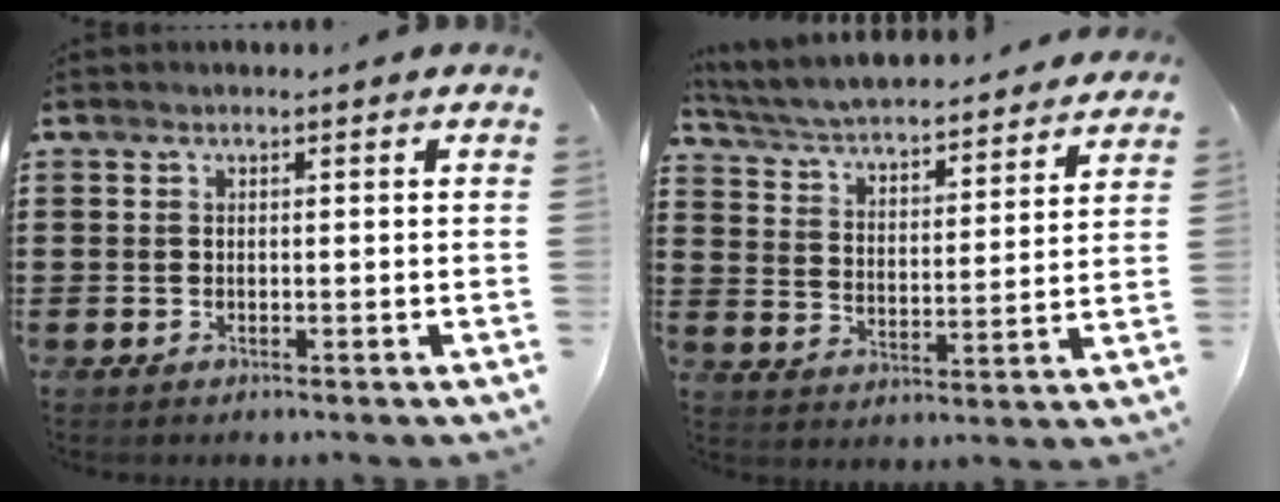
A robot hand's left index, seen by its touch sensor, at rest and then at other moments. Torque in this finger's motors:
{"motor_torque": [0.44, -1.70, 0.00, 0.04]}